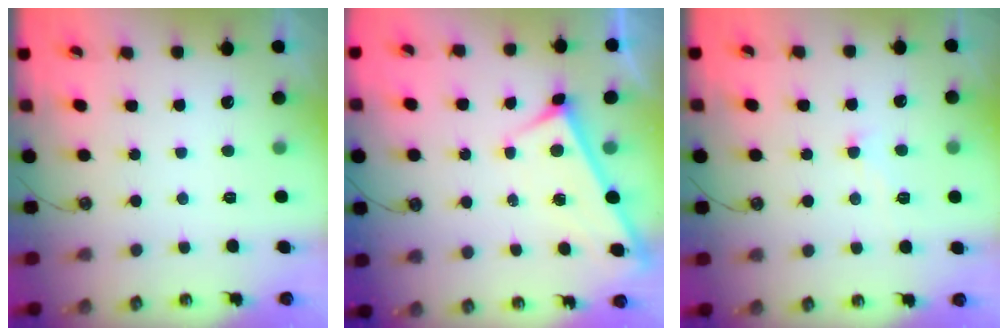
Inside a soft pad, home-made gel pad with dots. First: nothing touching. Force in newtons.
{"total": 3.0, "press": 3.0, "slide": 0.2}
{"total": 0.8, "press": 0.5, "slide": 0.6}